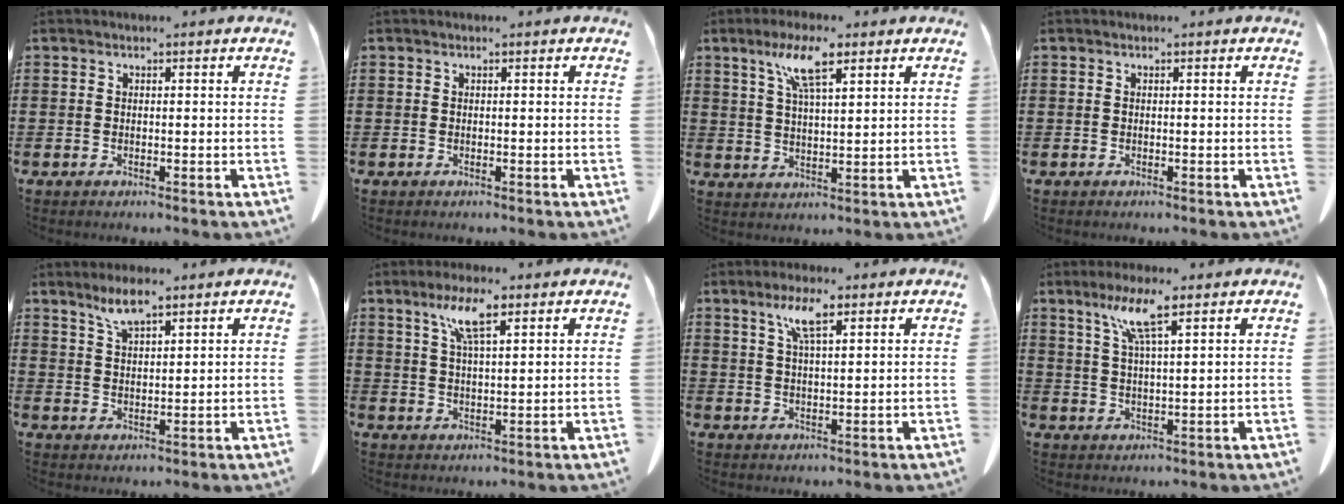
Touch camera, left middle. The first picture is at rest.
{"total": 0.0}
{"total": 7.6, "force": [4.4, 1.7, 5.9], "torque": [-0.120, 0.005, 0.074]}
{"total": 0.0}
{"total": 4.7, "force": [3.4, 0.9, 3.1], "torque": [-0.068, 0.001, 0.061]}
{"total": 7.1, "force": [4.1, 1.7, 5.6], "torque": [-0.112, 0.006, 0.068]}
{"total": 5.8, "force": [3.3, 1.3, 4.6], "torque": [-0.100, 0.009, 0.057]}
{"total": 7.3, "force": [4.4, 0.9, 5.8], "torque": [-0.125, 0.003, 0.075]}